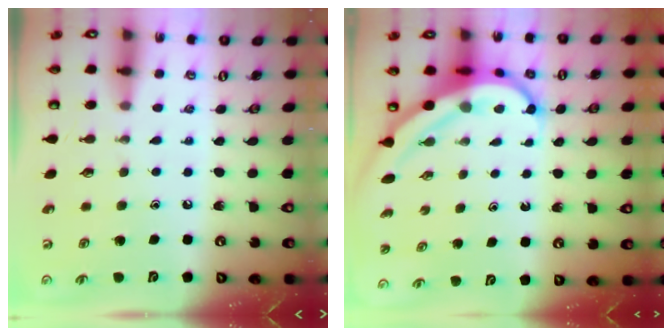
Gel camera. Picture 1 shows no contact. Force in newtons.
{"total": 7.8, "press": 7.7, "slide": 0.9}